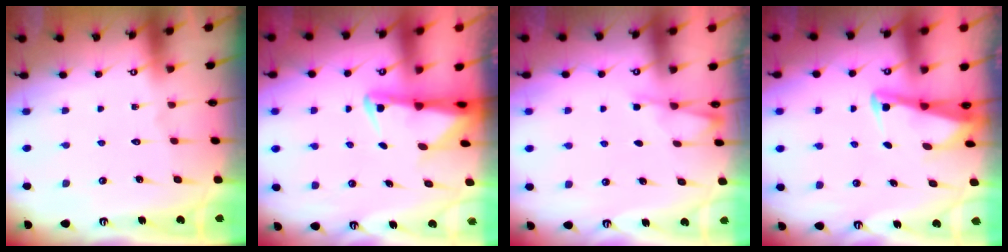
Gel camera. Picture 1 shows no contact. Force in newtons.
{"total": 2.9, "press": 2.9, "slide": 0.6}
{"total": 2.4, "press": 2.3, "slide": 0.5}
{"total": 2.5, "press": 2.5, "slide": 0.2}